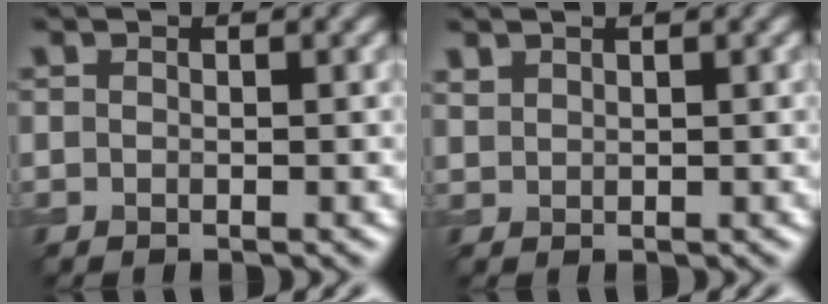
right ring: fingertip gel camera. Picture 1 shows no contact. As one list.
[{"total": 0.9, "force": [0.9, 0.2, 0.1], "torque": [-0.006, 0.001, 0.024]}]